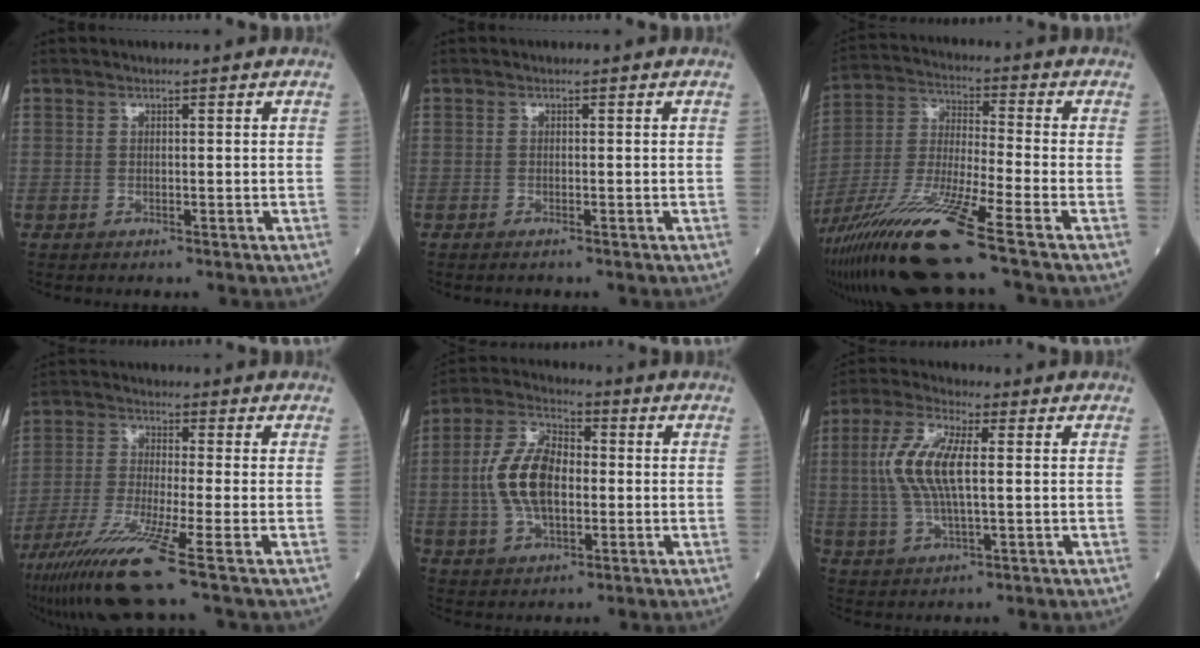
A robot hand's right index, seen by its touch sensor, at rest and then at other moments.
{"total": 0.5, "force": [-0.4, 0.0, 0.3], "torque": [-0.007, -0.002, -0.009]}
{"total": 16.6, "force": [-11.1, -0.6, 12.3], "torque": [-0.269, -0.039, -0.211]}
{"total": 11.0, "force": [-6.7, -1.3, 8.6], "torque": [-0.172, -0.037, -0.126]}
{"total": 11.0, "force": [-0.5, 5.7, 9.3], "torque": [-0.202, 0.020, -0.008]}
{"total": 9.4, "force": [1.1, 2.6, 9.0], "torque": [-0.199, 0.010, 0.020]}